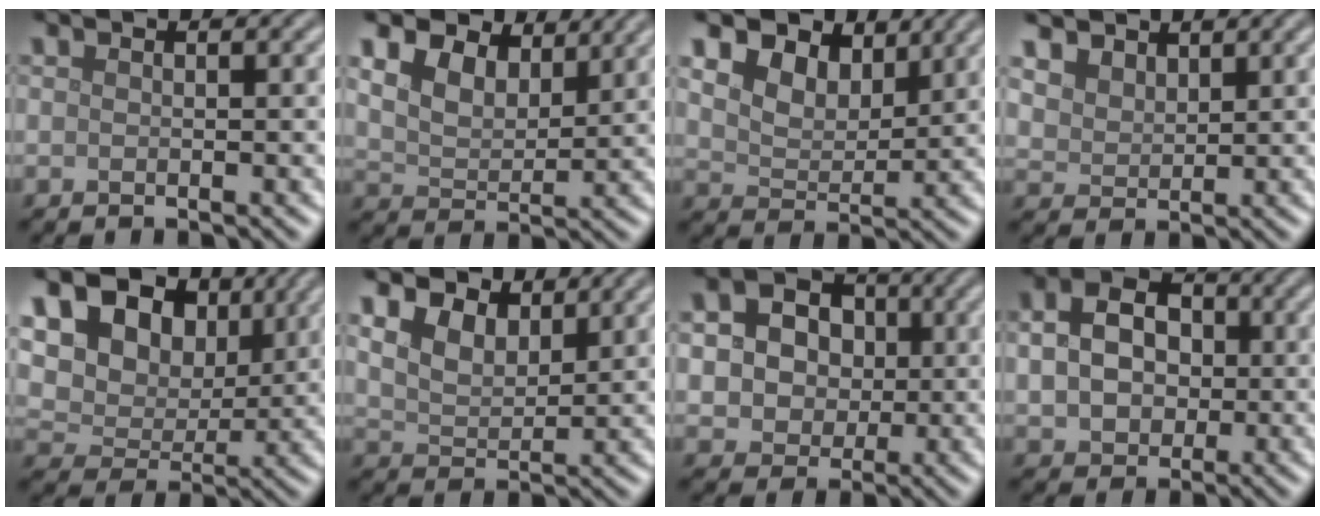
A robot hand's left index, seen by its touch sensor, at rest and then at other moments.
{"total": 6.9, "force": [4.7, 3.7, 3.5], "torque": [-0.092, 0.007, 0.068]}
{"total": 6.3, "force": [4.1, 3.6, 3.0], "torque": [-0.072, 0.002, 0.063]}
{"total": 3.9, "force": [3.0, 2.2, 1.2], "torque": [-0.049, -0.003, 0.065]}
{"total": 18.2, "force": [8.8, 12.8, 9.5], "torque": [-0.203, 0.041, 0.160]}
{"total": 4.8, "force": [3.2, 2.6, 2.5], "torque": [-0.064, 0.006, 0.043]}
{"total": 8.0, "force": [1.7, 6.7, 3.9], "torque": [-0.076, 0.034, 0.017]}
{"total": 7.0, "force": [0.8, 5.4, 4.3], "torque": [-0.089, 0.017, -0.001]}